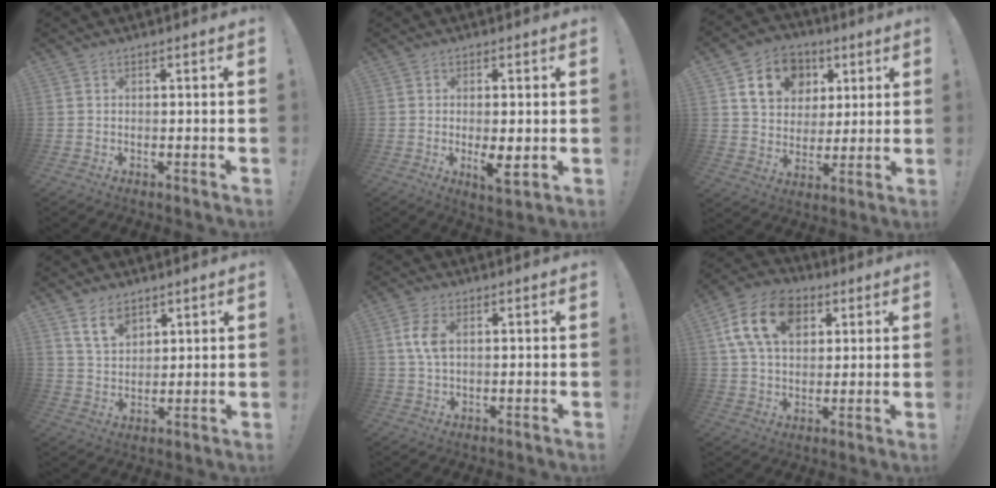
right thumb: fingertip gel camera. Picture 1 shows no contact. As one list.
[{"total": 6.3, "force": [-0.9, 1.8, 6.0], "torque": [-0.093, -0.012, -0.013]}, {"total": 15.2, "force": [6.2, 12.1, 6.7], "torque": [-0.097, -0.017, 0.126]}, {"total": 8.0, "force": [5.3, 4.5, 3.8], "torque": [-0.062, -0.026, 0.102]}, {"total": 6.3, "force": [1.4, 3.6, 4.9], "torque": [-0.096, -0.002, 0.023]}, {"total": 17.2, "force": [6.4, 11.9, 10.6], "torque": [-0.173, -0.014, 0.122]}]